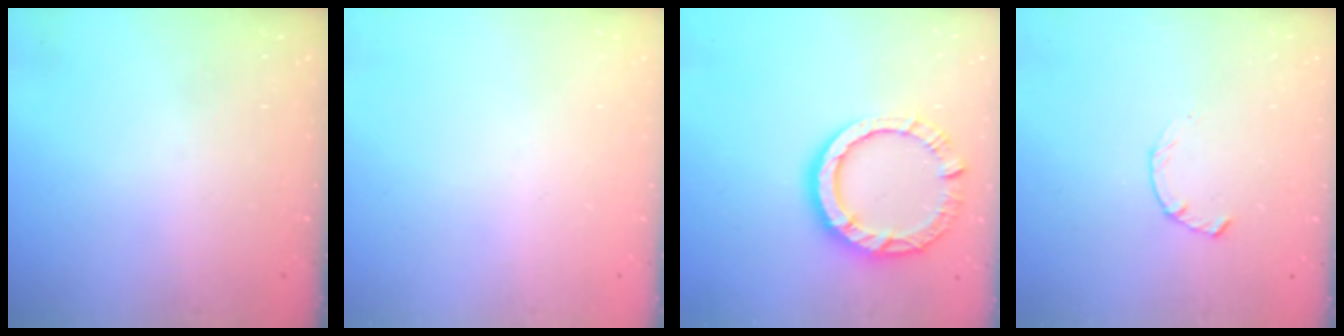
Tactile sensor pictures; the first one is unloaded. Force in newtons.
{"total": 0.0}
{"total": 13.2, "press": 13.1, "slide": 1.6}
{"total": 2.3, "press": 2.2, "slide": 0.4}